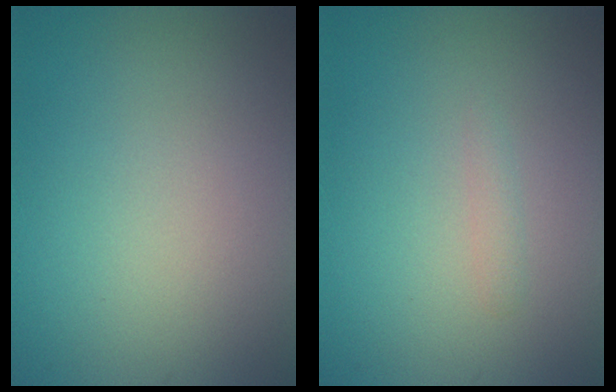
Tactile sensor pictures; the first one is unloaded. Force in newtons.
{"total": 0.7, "press": 0.7, "slide": 0.0}